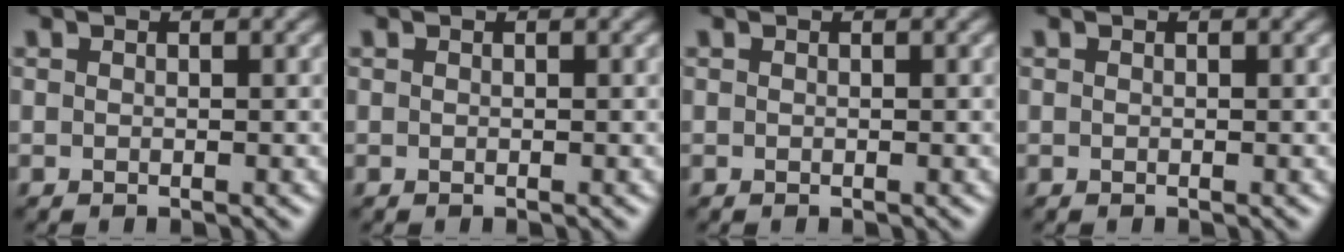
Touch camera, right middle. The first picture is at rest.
{"total": 0.0}
{"total": 0.0}
{"total": 0.0}